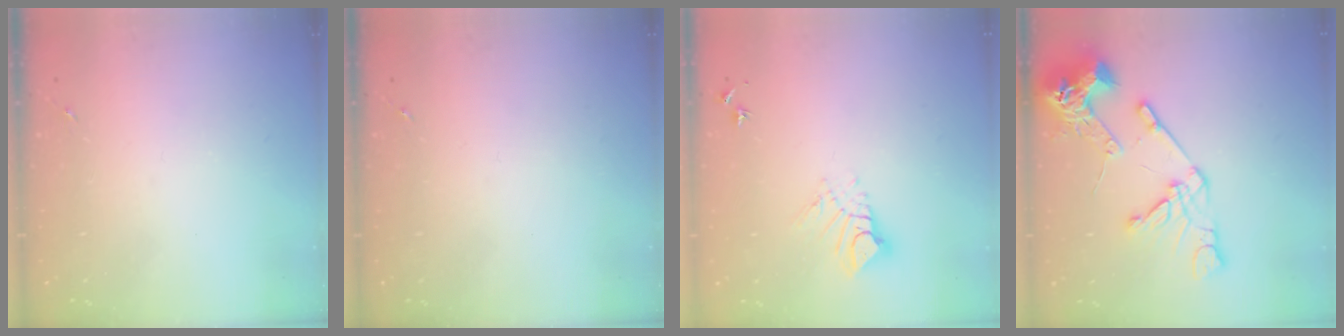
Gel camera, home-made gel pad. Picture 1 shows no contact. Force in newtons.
{"total": 0.0}
{"total": 9.1, "press": 9.0, "slide": 1.0}
{"total": 19.7, "press": 19.5, "slide": 2.6}